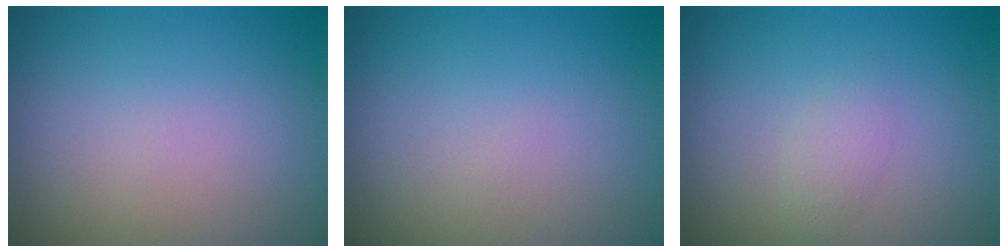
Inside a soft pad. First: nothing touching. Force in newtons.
{"total": 0.0}
{"total": 1.2, "press": 1.2, "slide": 0.1}